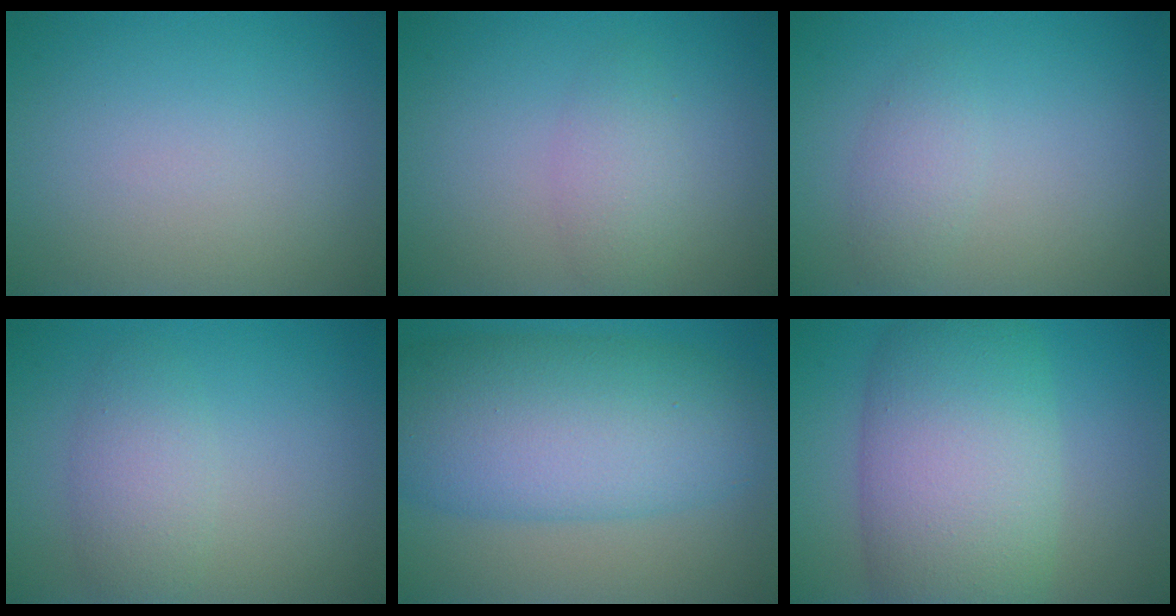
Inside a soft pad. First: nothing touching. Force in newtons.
{"total": 2.1, "press": 2.1, "slide": 0.1}
{"total": 1.8, "press": 1.8, "slide": 0.1}
{"total": 3.0, "press": 3.0, "slide": 0.1}
{"total": 10.9, "press": 10.9, "slide": 0.3}
{"total": 11.0, "press": 11.0, "slide": 0.5}